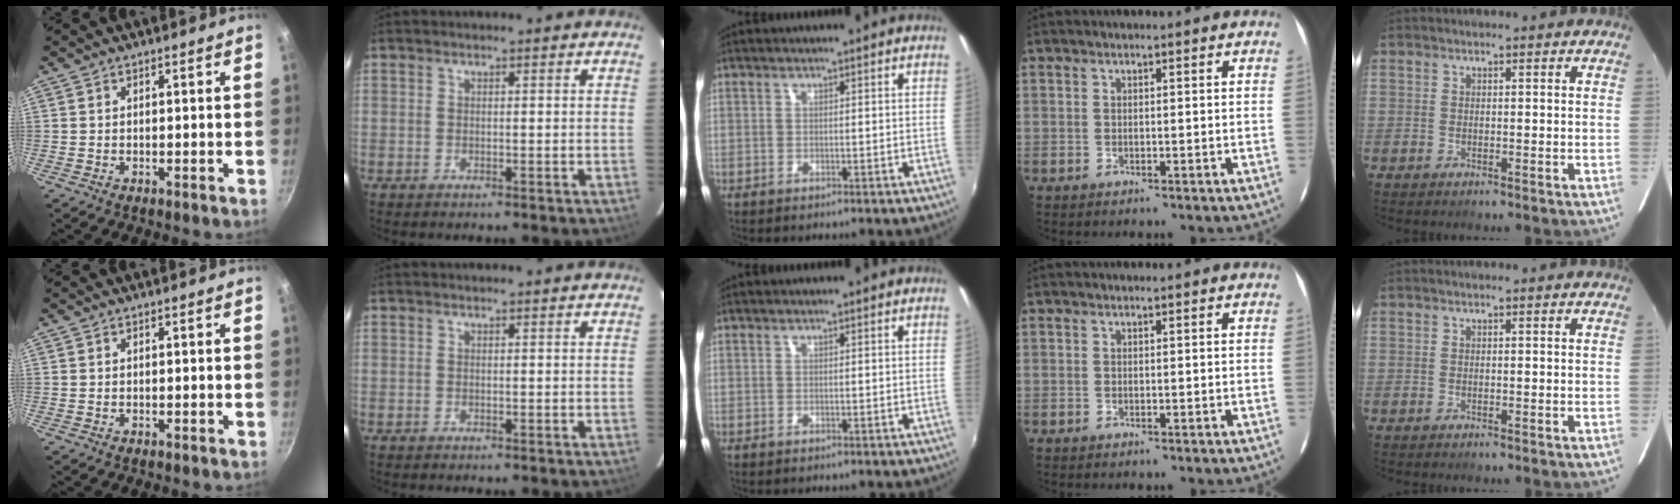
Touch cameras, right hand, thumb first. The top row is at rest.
{}